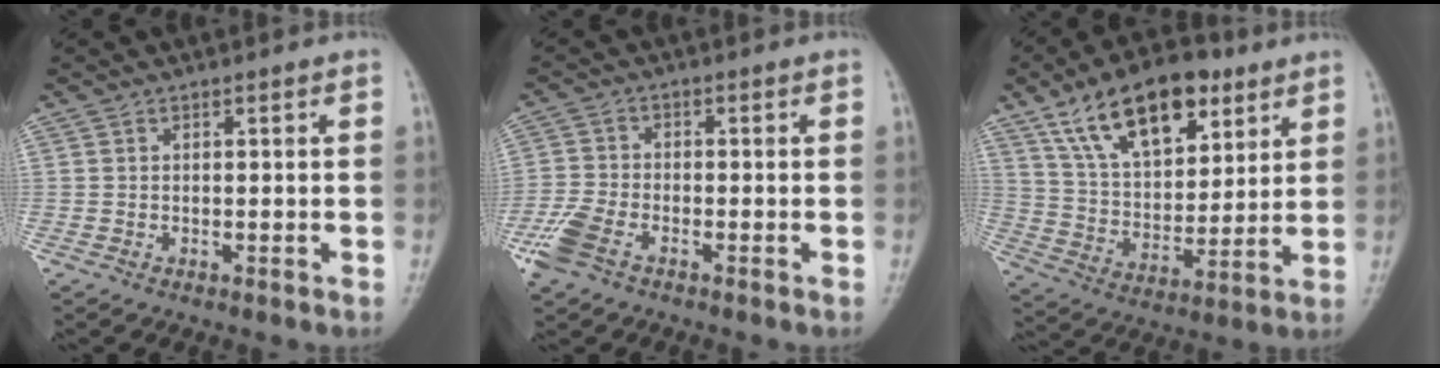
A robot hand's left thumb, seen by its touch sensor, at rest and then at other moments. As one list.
[{"total": 6.2, "force": [-3.6, 3.3, 3.8], "torque": [-0.098, 0.008, -0.074]}, {"total": 19.5, "force": [10.9, 9.8, 12.9], "torque": [-0.172, -0.033, 0.192]}]